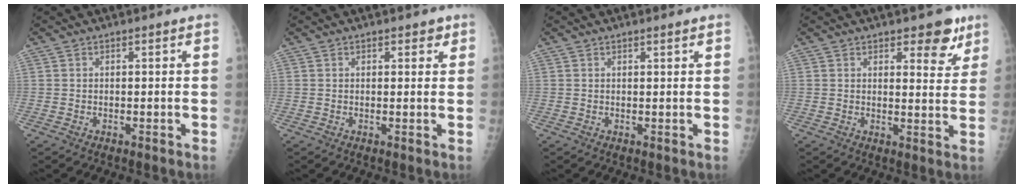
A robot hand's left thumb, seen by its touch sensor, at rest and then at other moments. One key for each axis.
{"total": 1.8, "fx": 1.1, "fy": 1.0, "fz": 1.0, "tx": 0.001, "ty": -0.003, "tz": 0.010}
{"total": 0.8, "fx": 0.6, "fy": 0.0, "fz": 0.5, "tx": -0.008, "ty": -0.004, "tz": 0.012}
{"total": 6.4, "fx": 4.1, "fy": 2.9, "fz": 4.0, "tx": -0.021, "ty": -0.024, "tz": 0.051}